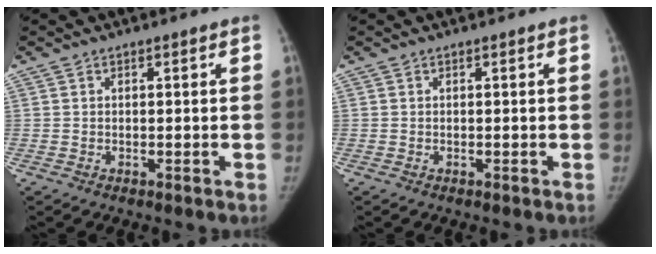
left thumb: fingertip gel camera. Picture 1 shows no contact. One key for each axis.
{"total": 0.0}